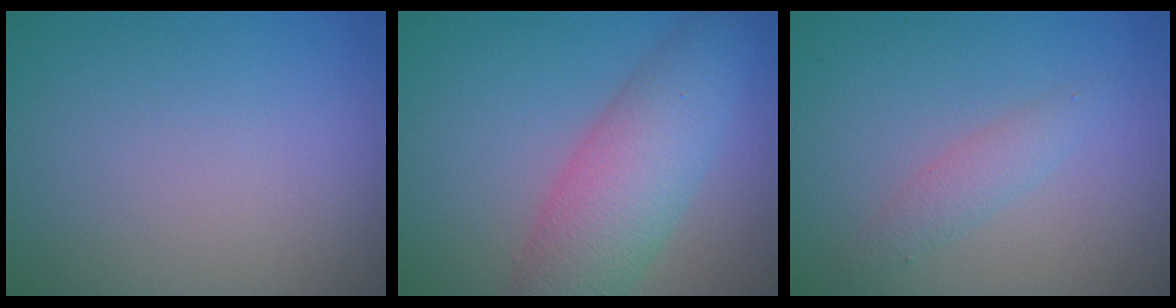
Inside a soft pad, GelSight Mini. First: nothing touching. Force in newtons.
{"total": 7.1, "press": 7.1, "slide": 0.4}
{"total": 1.7, "press": 1.7, "slide": 0.1}